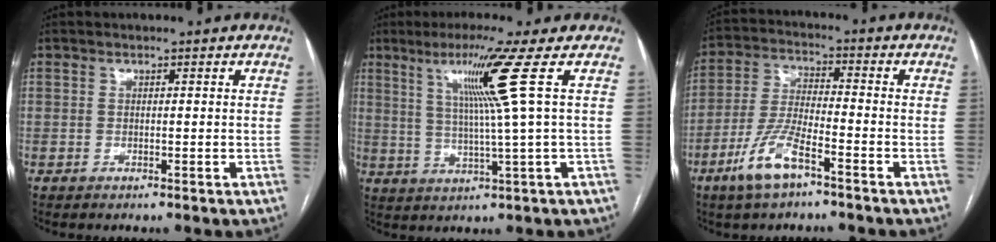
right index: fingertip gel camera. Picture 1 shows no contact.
{"total": 9.3, "force": [3.6, -3.2, 7.9], "torque": [-0.144, -0.003, 0.074]}
{"total": 8.9, "force": [-5.2, 2.0, 6.9], "torque": [-0.154, -0.008, -0.102]}